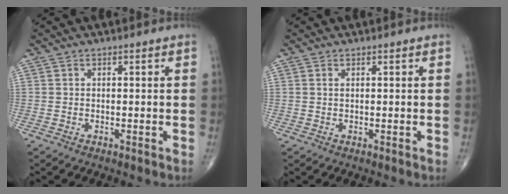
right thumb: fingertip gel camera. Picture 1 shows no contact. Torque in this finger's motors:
{"motor_torque": [-0.34, 0.15, -0.26, -0.21, 0.06]}